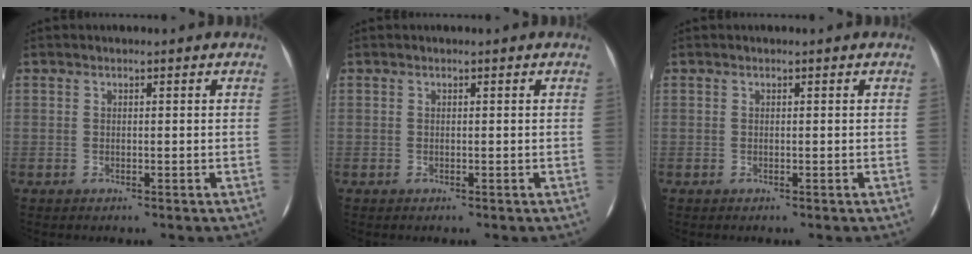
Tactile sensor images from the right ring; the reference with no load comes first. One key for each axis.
{"total": 0.0}
{"total": 0.0}